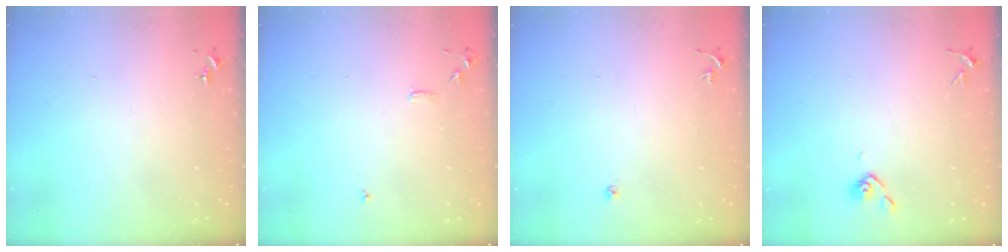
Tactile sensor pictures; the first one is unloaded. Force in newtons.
{"total": 6.5, "press": 6.5, "slide": 0.8}
{"total": 4.7, "press": 4.7, "slide": 0.5}
{"total": 4.3, "press": 4.2, "slide": 0.9}